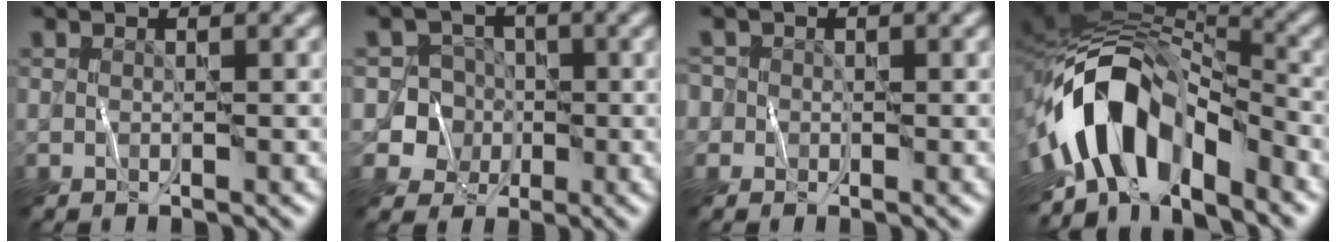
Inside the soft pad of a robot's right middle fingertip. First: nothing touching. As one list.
[{"total": 6.2, "force": [-1.6, 6.0, 0.0], "torque": [0.014, 0.009, -0.050]}, {"total": 1.2, "force": [0.1, 1.2, -0.2], "torque": [0.028, 0.003, -0.009]}, {"total": 11.9, "force": [-5.4, 6.7, 8.3], "torque": [-0.142, -0.003, -0.096]}]